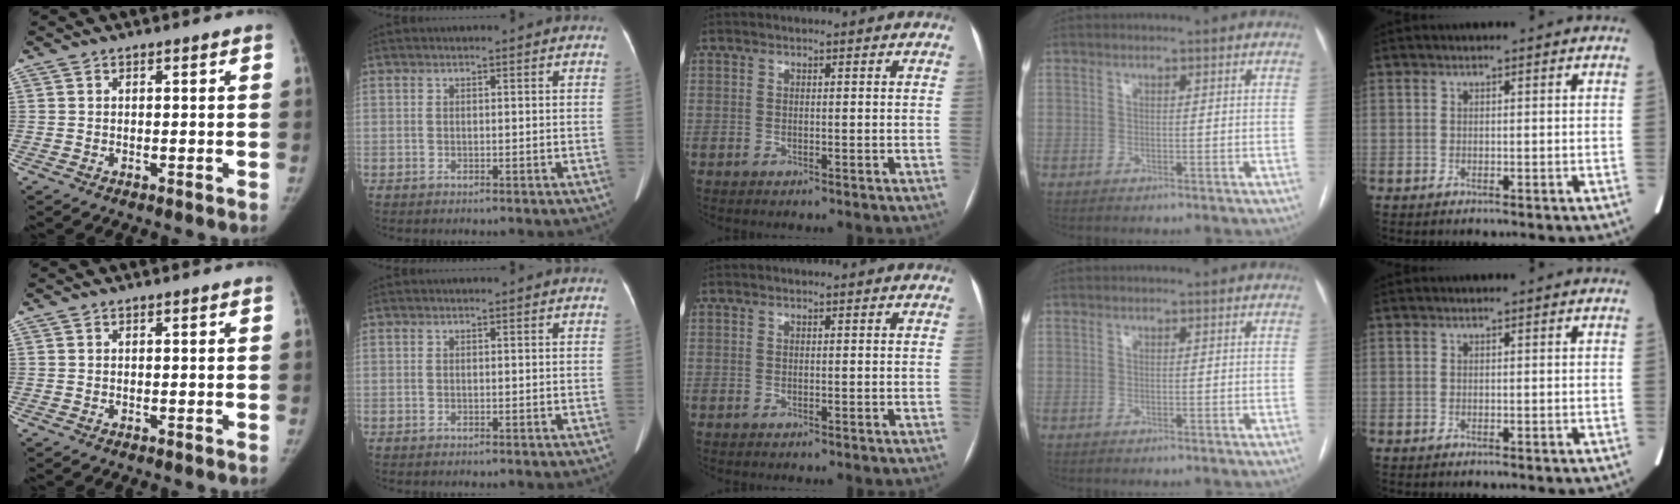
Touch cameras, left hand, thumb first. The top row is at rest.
{}